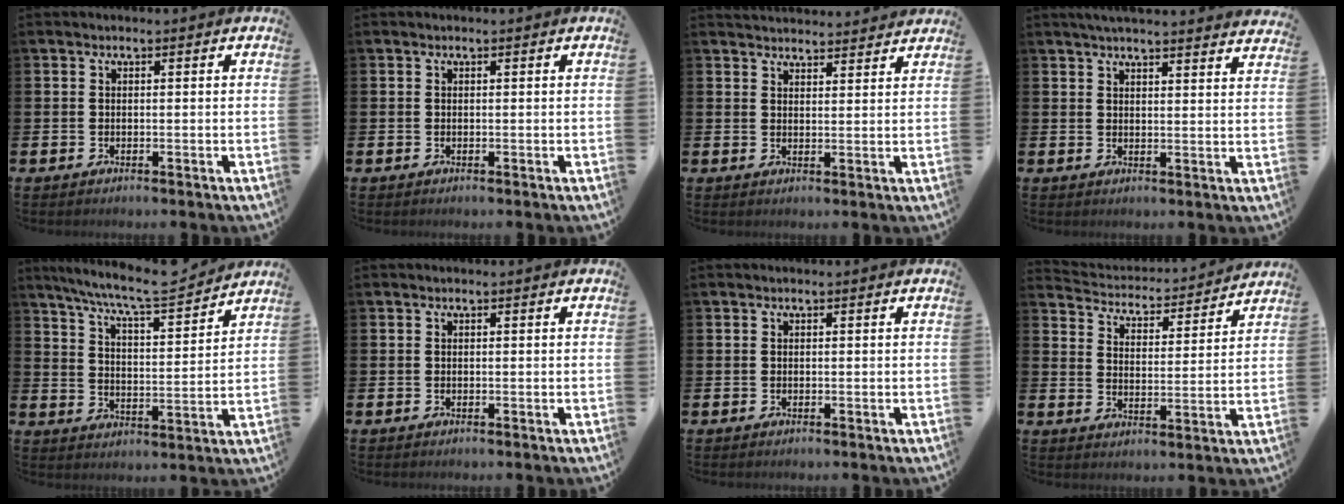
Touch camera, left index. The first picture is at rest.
{"total": 0.0}
{"total": 3.5, "force": [3.5, 0.4, -0.1], "torque": [0.001, -0.021, 0.062]}
{"total": 4.2, "force": [4.2, -0.3, 0.8], "torque": [-0.024, -0.020, 0.075]}
{"total": 8.9, "force": [8.2, 0.7, 3.4], "torque": [-0.089, -0.048, 0.144]}
{"total": 0.0}
{"total": 0.0}
{"total": 4.2, "force": [4.1, 1.1, 0.1], "torque": [-0.033, -0.039, 0.065]}